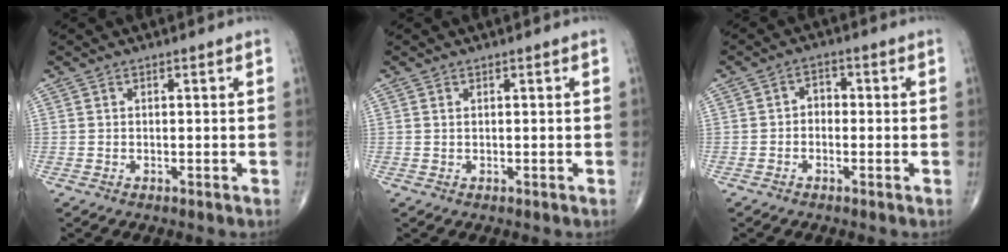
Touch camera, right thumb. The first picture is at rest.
{"total": 0.0}
{"total": 2.7, "force": [-0.6, 2.1, 1.7], "torque": [-0.010, 0.016, -0.022]}